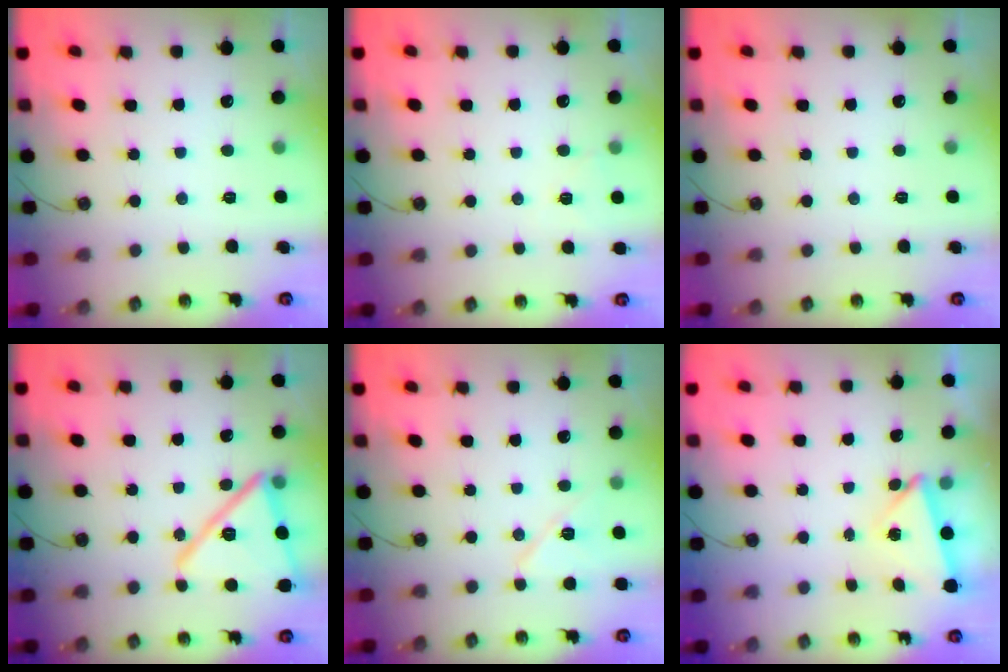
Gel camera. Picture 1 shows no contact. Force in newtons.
{"total": 5.0, "press": 4.4, "slide": 2.3}
{"total": 0.0}
{"total": 18.9, "press": 18.9, "slide": 1.2}
{"total": 8.6, "press": 8.6, "slide": 0.6}
{"total": 3.3, "press": 3.0, "slide": 1.5}